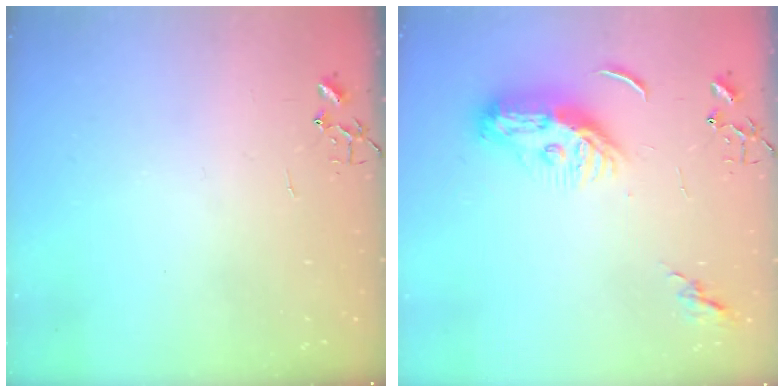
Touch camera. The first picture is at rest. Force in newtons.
{"total": 10.2, "press": 10.1, "slide": 1.0}